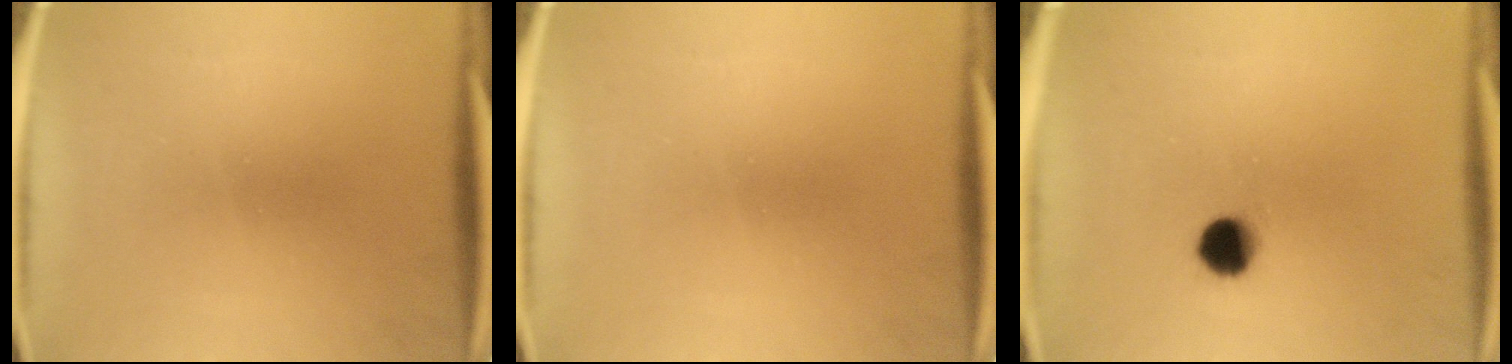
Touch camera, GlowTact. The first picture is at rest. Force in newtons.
{"total": 0.0}
{"total": 5.6}